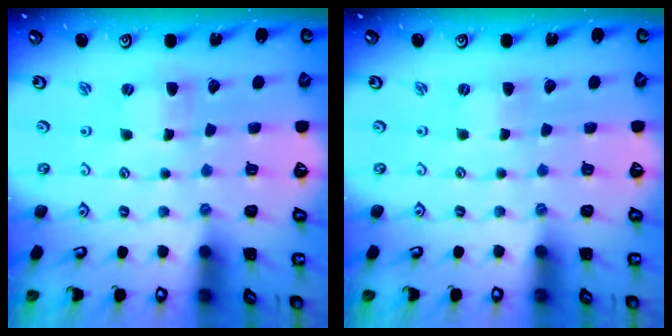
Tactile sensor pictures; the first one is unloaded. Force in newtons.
{"total": 0.0}